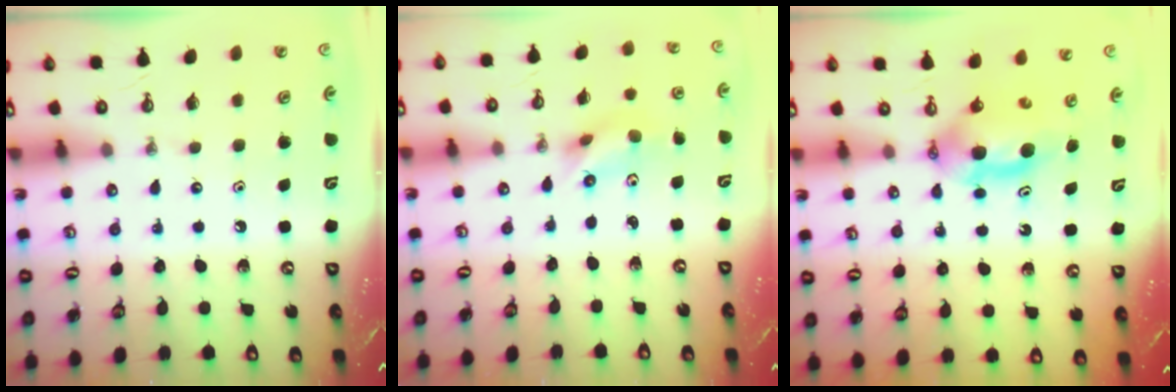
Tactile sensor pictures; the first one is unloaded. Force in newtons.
{"total": 6.3, "press": 2.7, "slide": 5.7}
{"total": 6.6, "press": 6.0, "slide": 2.8}